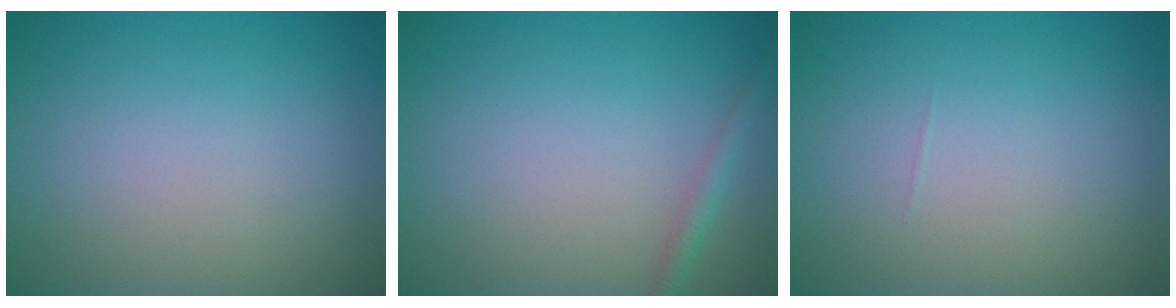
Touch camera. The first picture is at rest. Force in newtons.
{"total": 1.4, "press": 1.4, "slide": 0.1}
{"total": 0.0}